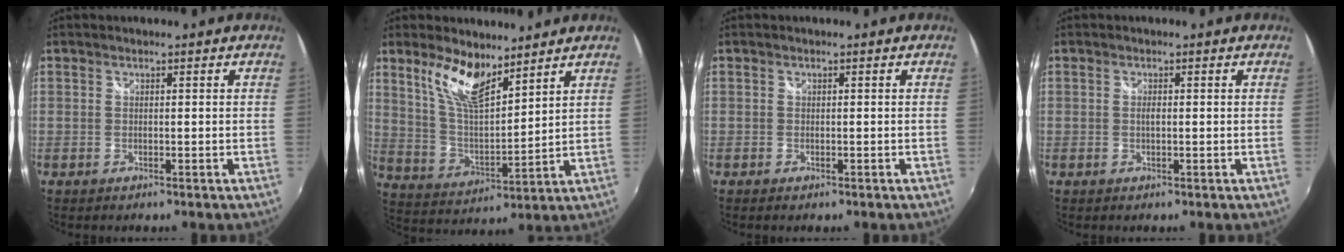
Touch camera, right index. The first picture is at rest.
{"total": 11.1, "force": [7.7, 3.6, 7.2], "torque": [-0.141, 0.002, 0.154]}
{"total": 0.7, "force": [-0.4, 0.5, 0.2], "torque": [-0.005, -0.004, -0.009]}
{"total": 0.9, "force": [-0.1, 0.3, 0.9], "torque": [-0.017, 0.001, -0.003]}